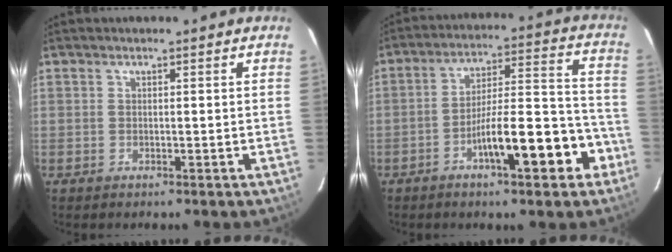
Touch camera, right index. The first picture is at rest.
{"total": 13.5, "force": [-6.2, 2.8, 11.6], "torque": [-0.182, 0.027, -0.091]}